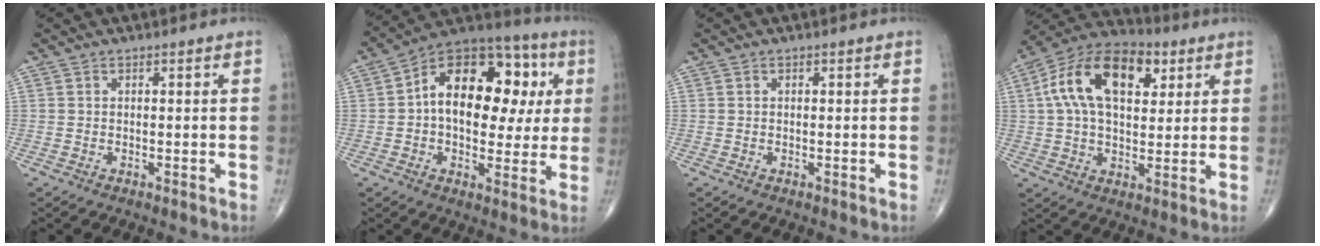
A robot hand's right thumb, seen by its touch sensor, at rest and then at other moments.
{"total": 21.2, "force": [3.1, 12.6, 16.7], "torque": [-0.206, 0.032, 0.038]}
{"total": 0.0}
{"total": 18.2, "force": [5.5, 10.5, 13.8], "torque": [-0.220, 0.010, 0.085]}